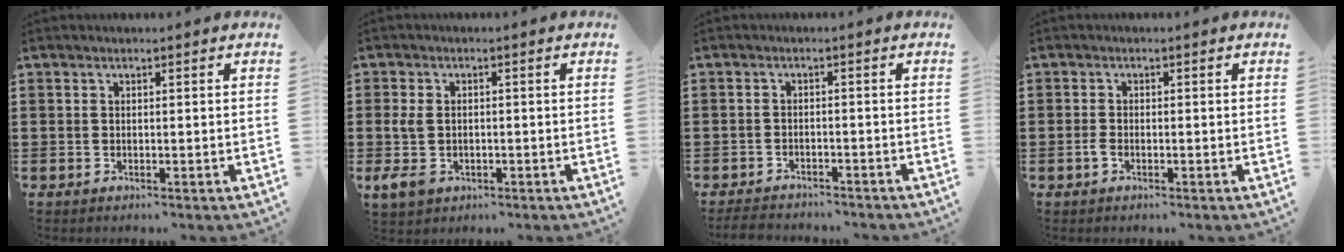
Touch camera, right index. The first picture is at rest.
{"total": 4.1, "force": [-0.9, 2.7, 3.0], "torque": [-0.093, -0.010, -0.026]}
{"total": 2.6, "force": [-2.6, 0.4, 0.1], "torque": [-0.015, -0.001, -0.058]}
{"total": 1.0, "force": [-0.6, 0.4, 0.7], "torque": [-0.023, -0.006, -0.013]}